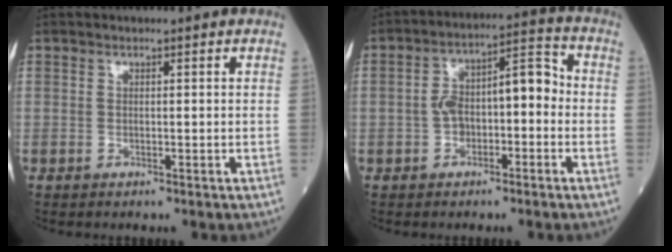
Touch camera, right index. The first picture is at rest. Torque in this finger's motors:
{"motor_torque": [0.27, -0.11, 0.20, 0.04]}